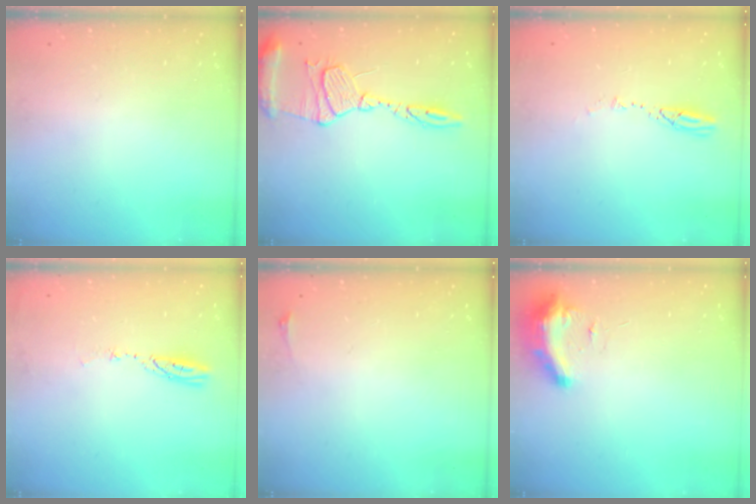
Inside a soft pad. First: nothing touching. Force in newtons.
{"total": 13.4, "press": 13.4, "slide": 1.1}
{"total": 5.2, "press": 5.2, "slide": 0.4}
{"total": 3.8, "press": 3.8, "slide": 0.3}
{"total": 2.8, "press": 2.1, "slide": 1.9}
{"total": 9.3, "press": 9.2, "slide": 0.9}